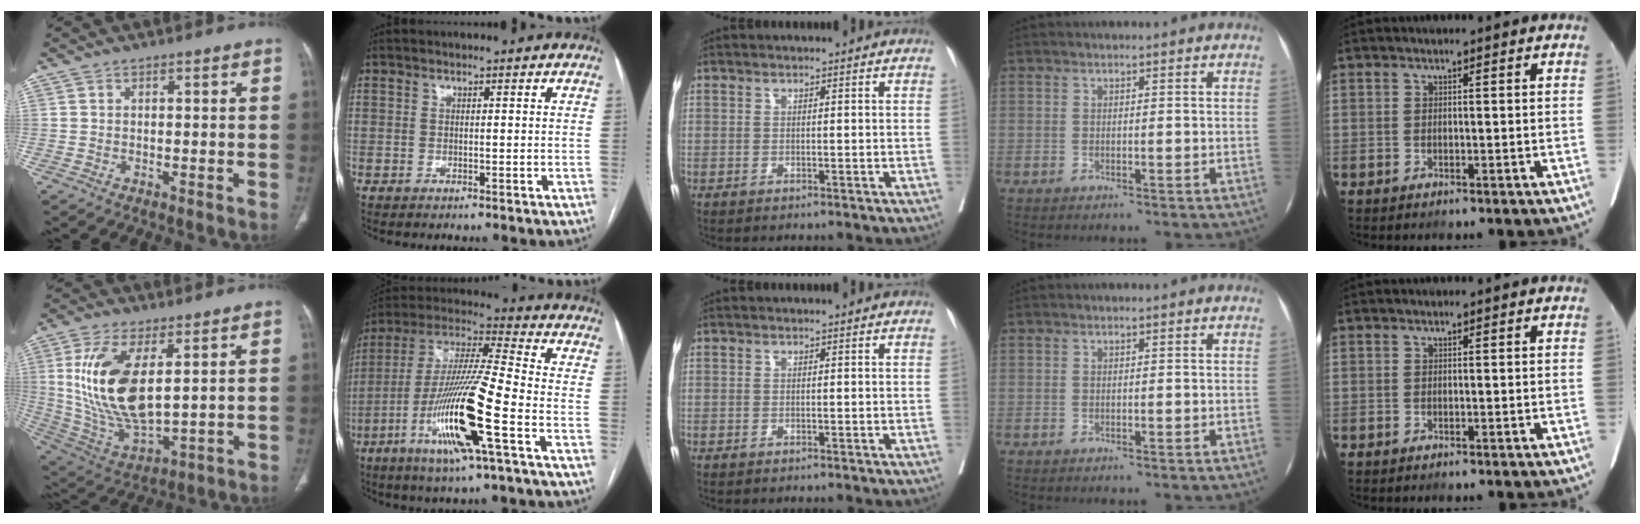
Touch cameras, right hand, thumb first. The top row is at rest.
{"thumb": {"total": 18.0, "force": [4.0, 8.0, 15.6], "torque": [-0.314, -0.025, 0.093]}, "index": {"total": 17.6, "force": [-6.6, 0.3, 16.3], "torque": [-0.328, -0.015, -0.126]}}